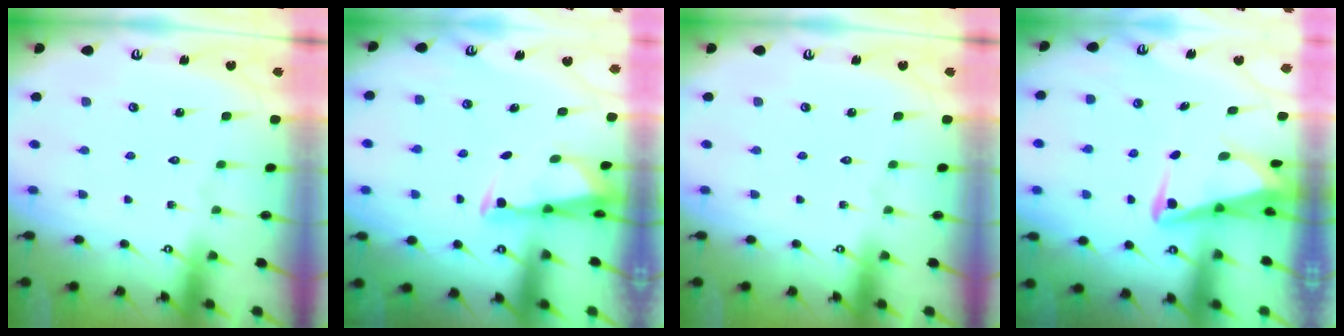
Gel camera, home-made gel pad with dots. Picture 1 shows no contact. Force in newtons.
{"total": 2.7, "press": 2.6, "slide": 0.7}
{"total": 0.0}
{"total": 4.7, "press": 4.5, "slide": 1.2}